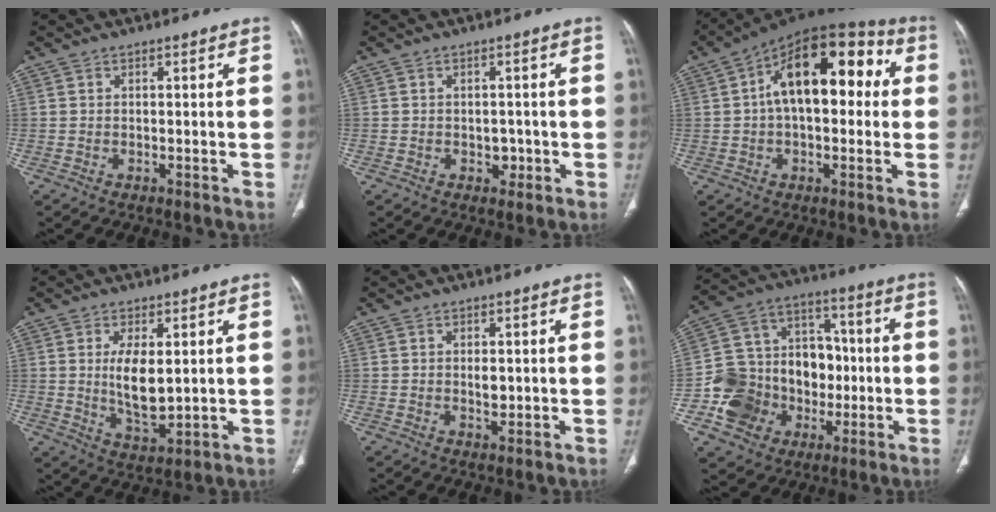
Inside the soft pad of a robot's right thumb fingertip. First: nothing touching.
{"total": 2.2, "force": [-0.6, 1.8, 1.2], "torque": [-0.001, 0.003, -0.007]}
{"total": 18.9, "force": [3.1, 10.1, 15.6], "torque": [-0.203, 0.044, 0.036]}
{"total": 8.6, "force": [1.2, 3.9, 7.5], "torque": [-0.127, -0.025, 0.032]}
{"total": 2.1, "force": [0.0, 1.1, 1.8], "torque": [-0.025, -0.004, 0.002]}
{"total": 20.1, "force": [-4.0, 16.7, 10.3], "torque": [-0.141, 0.063, -0.055]}